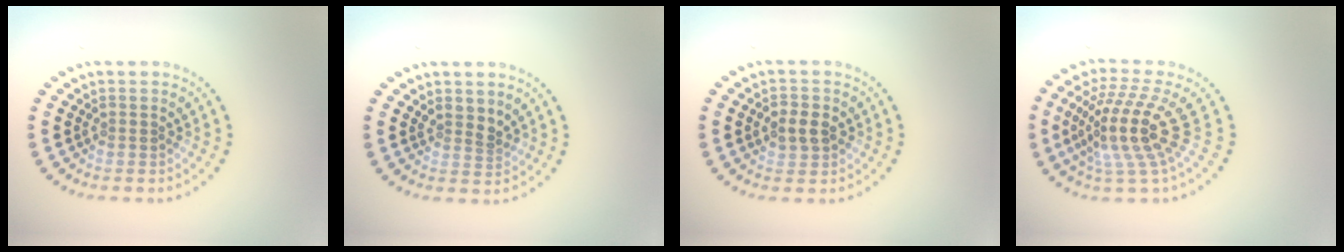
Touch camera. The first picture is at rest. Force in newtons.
{"total": 1.4, "press": 1.1, "slide": 0.9}
{"total": 2.4, "press": 2.3, "slide": 0.4}
{"total": 5.2, "press": 3.8, "slide": 3.6}